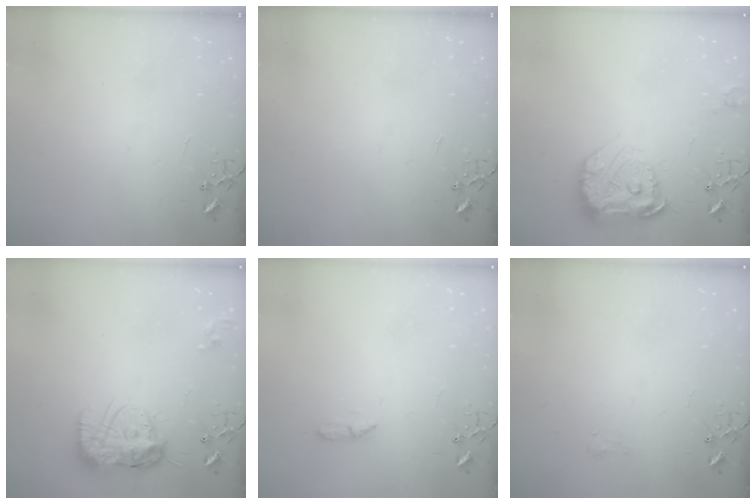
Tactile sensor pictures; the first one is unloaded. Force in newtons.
{"total": 0.0}
{"total": 17.2, "press": 17.1, "slide": 1.4}
{"total": 14.9, "press": 14.8, "slide": 1.2}
{"total": 4.5, "press": 4.4, "slide": 0.6}
{"total": 4.8, "press": 4.7, "slide": 0.6}